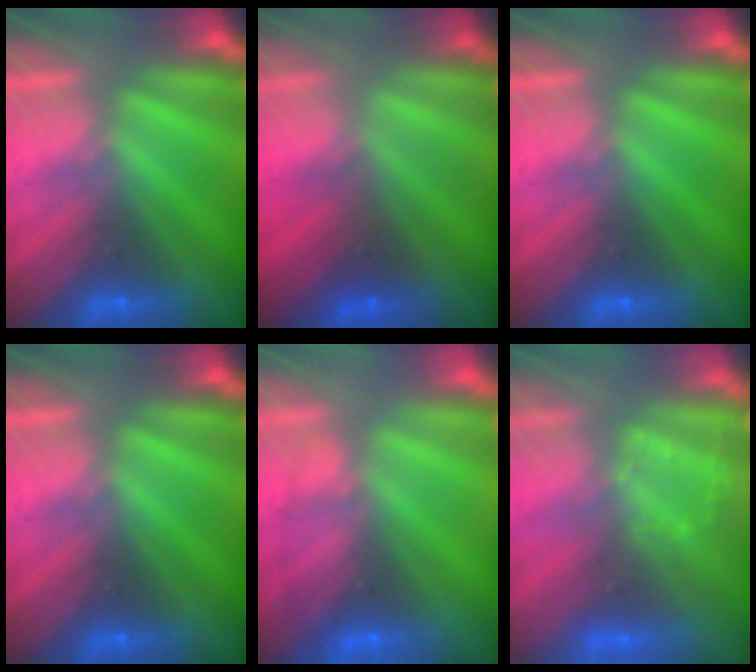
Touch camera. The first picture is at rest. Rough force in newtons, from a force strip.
{"total": 1.5}
{"total": 0.0}
{"total": 0.0}
{"total": 1.6}
{"total": 3.0}